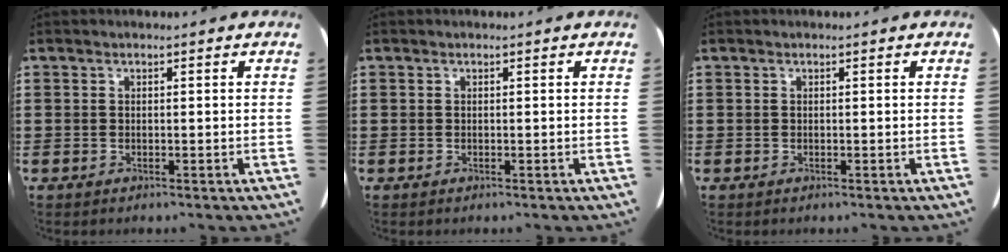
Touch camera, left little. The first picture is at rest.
{"total": 0.0}
{"total": 0.0}